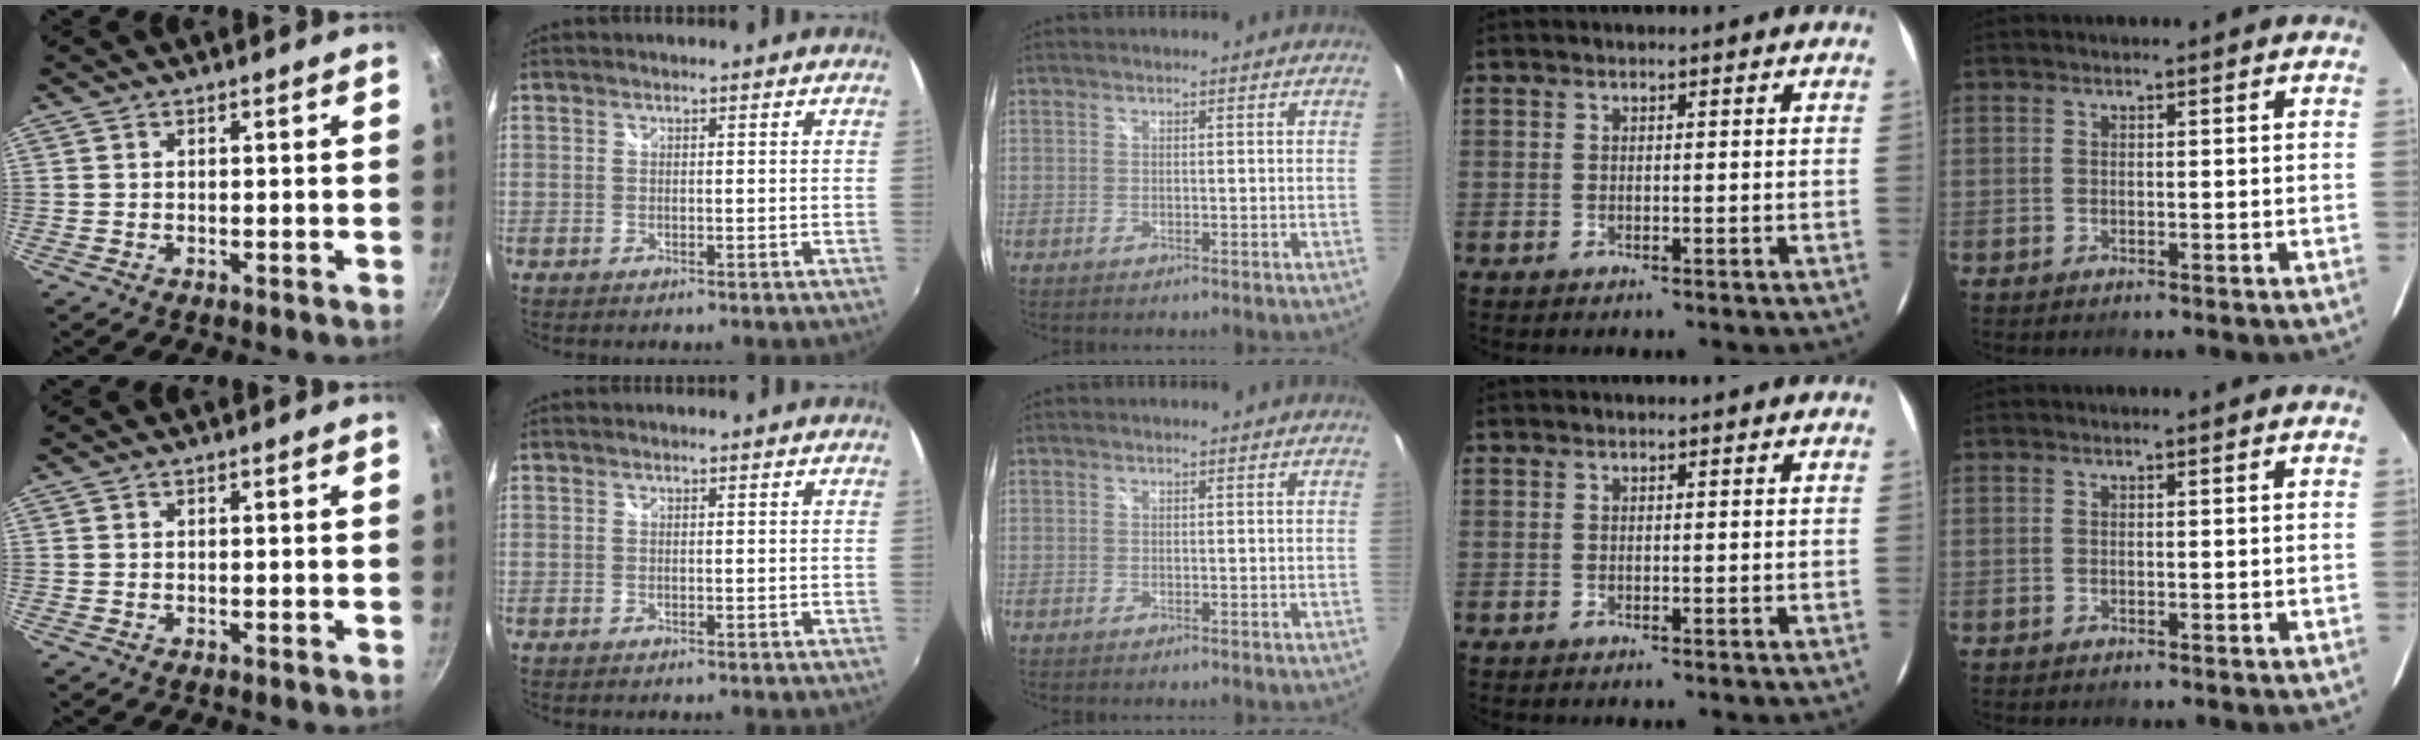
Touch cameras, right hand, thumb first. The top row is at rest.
{}